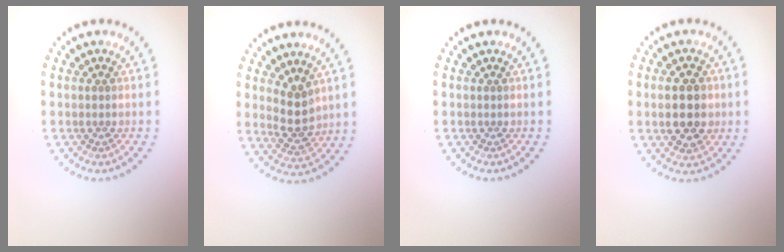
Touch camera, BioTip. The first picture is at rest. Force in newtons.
{"total": 2.9, "press": 2.7, "slide": 1.2}
{"total": 0.0}
{"total": 4.6, "press": 4.6, "slide": 0.1}